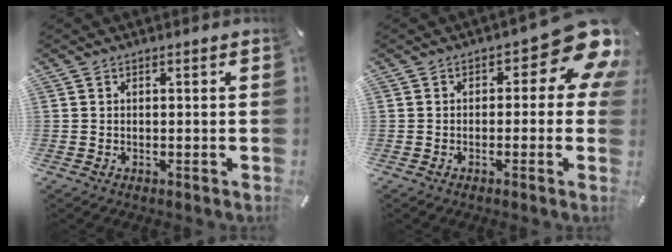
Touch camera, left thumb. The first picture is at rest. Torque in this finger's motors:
{"motor_torque": [0.92, 0.92, 0.59, -0.23, 0.09]}